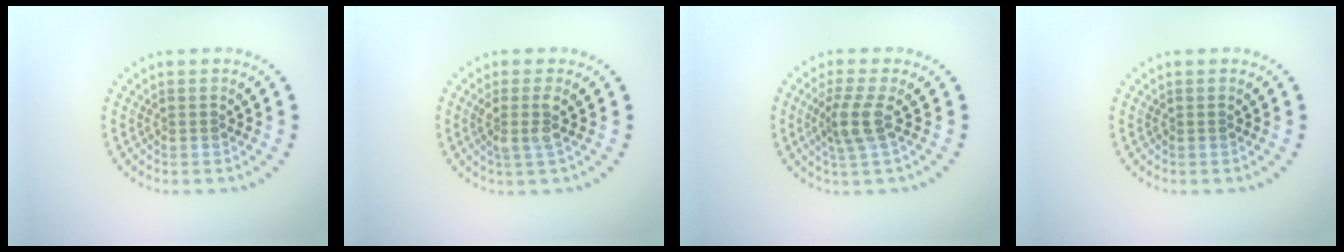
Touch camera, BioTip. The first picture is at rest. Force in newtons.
{"total": 2.0, "press": 1.6, "slide": 1.2}
{"total": 2.8, "press": 2.1, "slide": 1.9}
{"total": 0.0}